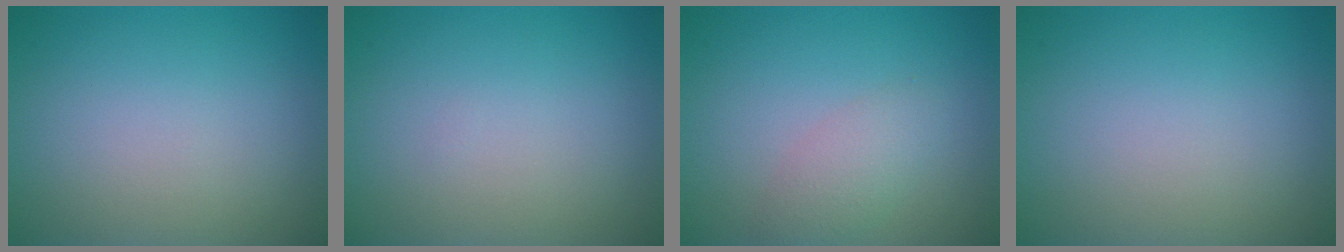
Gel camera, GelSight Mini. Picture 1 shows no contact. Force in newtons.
{"total": 0.0}
{"total": 2.3, "press": 2.3, "slide": 0.0}
{"total": 0.0}